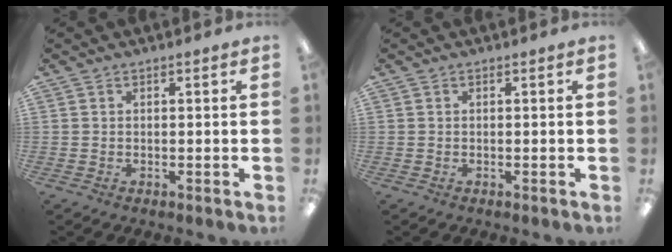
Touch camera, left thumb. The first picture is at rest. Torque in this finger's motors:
{"motor_torque": [-0.08, -0.10, 0.10, -0.02, -0.01]}